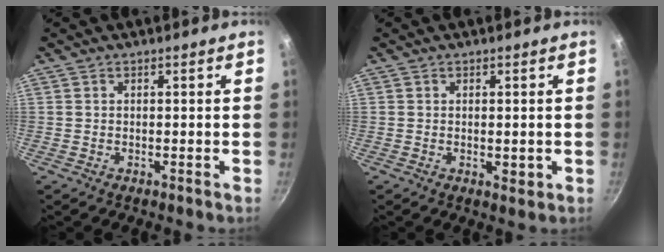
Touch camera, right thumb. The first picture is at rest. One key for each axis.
{"total": 2.1, "fx": -0.2, "fy": 1.0, "fz": 1.8, "tx": -0.025, "ty": -0.005, "tz": -0.002}